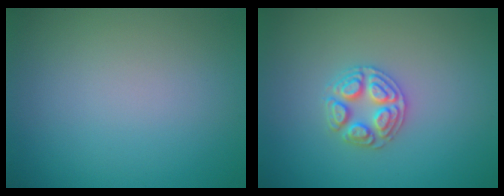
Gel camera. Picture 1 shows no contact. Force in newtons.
{"total": 2.9, "press": 2.8, "slide": 0.4}